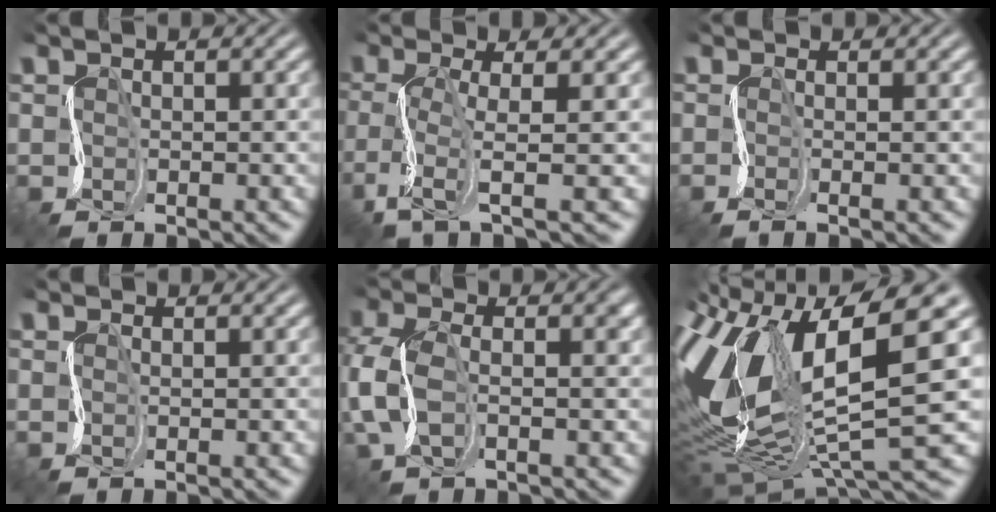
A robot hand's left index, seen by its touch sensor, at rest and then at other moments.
{"total": 3.0, "force": [-0.9, 0.3, 2.9], "torque": [-0.076, -0.003, -0.025]}
{"total": 2.1, "force": [-0.3, 0.9, 2.0], "torque": [-0.023, -0.010, -0.006]}
{"total": 0.7, "force": [0.5, 0.3, 0.4], "torque": [-0.003, 0.000, 0.008]}
{"total": 4.6, "force": [0.4, 2.2, 4.0], "torque": [-0.100, 0.012, -0.007]}
{"total": 12.2, "force": [3.4, 5.1, 10.5], "torque": [-0.235, 0.006, 0.067]}